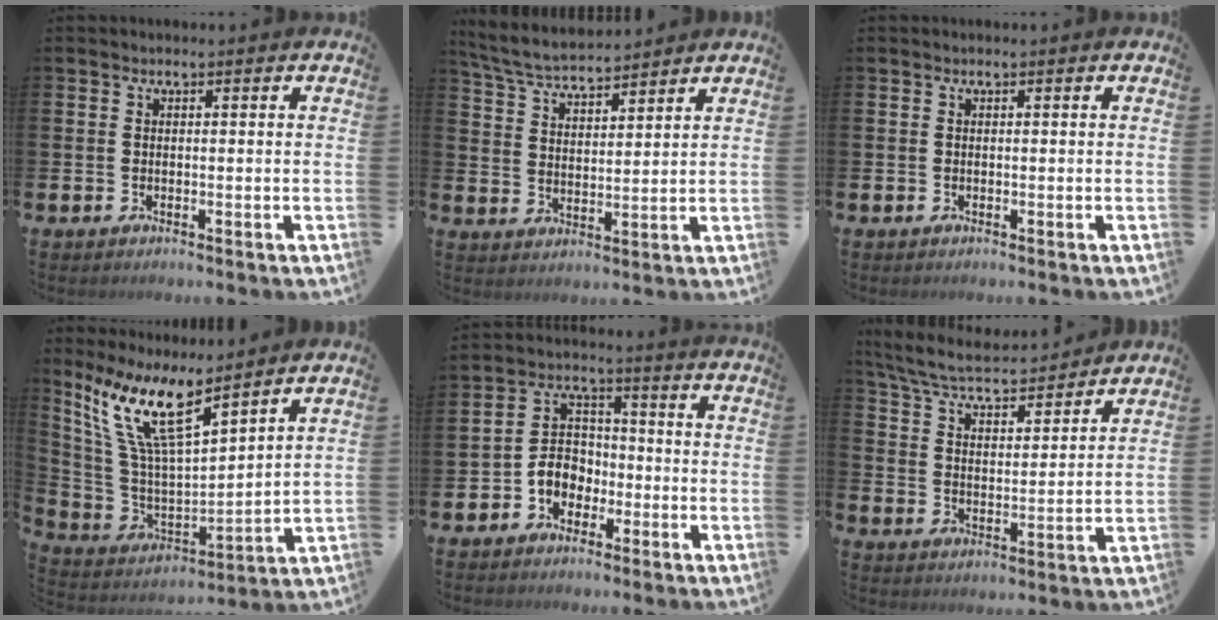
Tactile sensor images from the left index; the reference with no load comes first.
{"total": 5.8, "force": [5.6, 0.7, 1.1], "torque": [-0.050, -0.029, 0.101]}
{"total": 0.0}
{"total": 11.0, "force": [7.7, 2.7, 7.5], "torque": [-0.178, -0.045, 0.135]}
{"total": 4.7, "force": [-1.9, 3.9, 1.8], "torque": [-0.049, 0.010, -0.040]}
{"total": 6.2, "force": [5.7, 1.2, 2.1], "torque": [-0.072, -0.042, 0.096]}